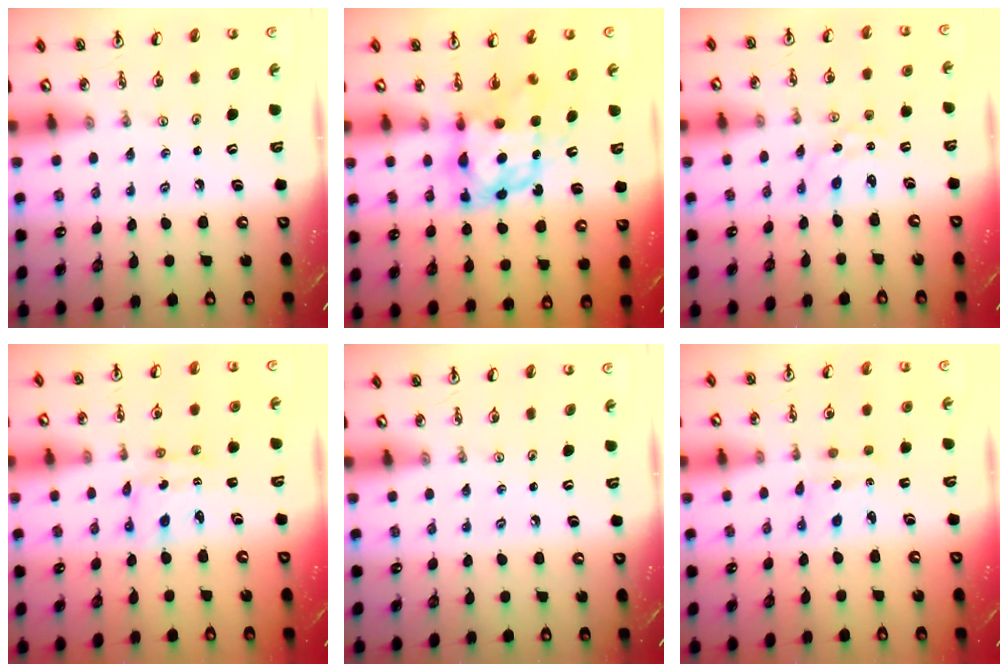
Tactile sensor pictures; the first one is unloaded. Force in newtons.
{"total": 8.0, "press": 8.0, "slide": 0.7}
{"total": 0.7, "press": 0.6, "slide": 0.3}
{"total": 3.5, "press": 3.5, "slide": 0.2}
{"total": 0.0}
{"total": 1.9, "press": 1.8, "slide": 0.6}